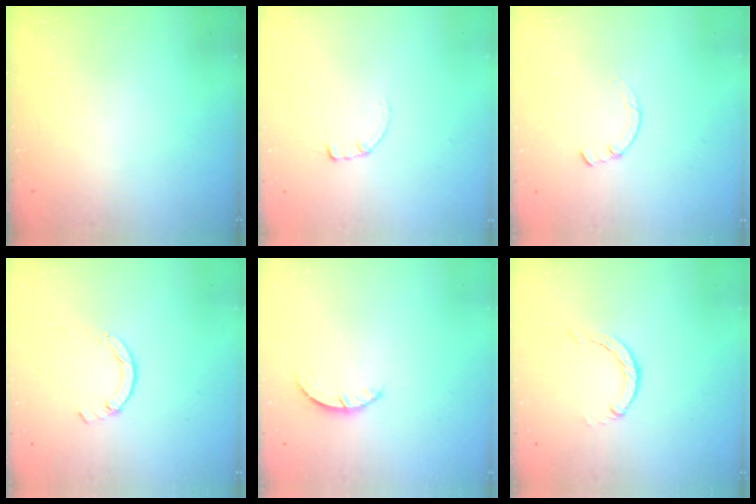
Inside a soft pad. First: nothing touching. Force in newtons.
{"total": 0.6, "press": 0.5, "slide": 0.2}
{"total": 0.7, "press": 0.6, "slide": 0.2}
{"total": 1.7, "press": 1.7, "slide": 0.3}
{"total": 2.2, "press": 2.2, "slide": 0.3}
{"total": 0.6, "press": 0.6, "slide": 0.2}